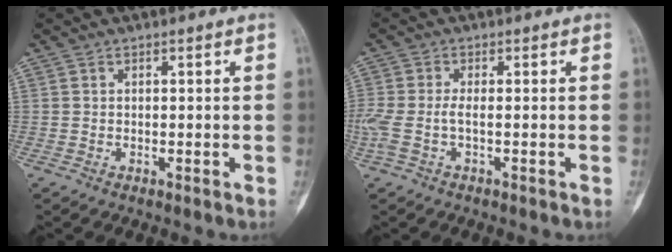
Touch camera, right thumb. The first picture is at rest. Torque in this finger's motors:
{"motor_torque": [0.75, 0.58, 0.14, 0.39, 0.04]}